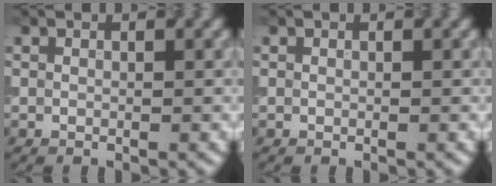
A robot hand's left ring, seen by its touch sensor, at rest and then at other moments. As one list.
[{"total": 0.0}]